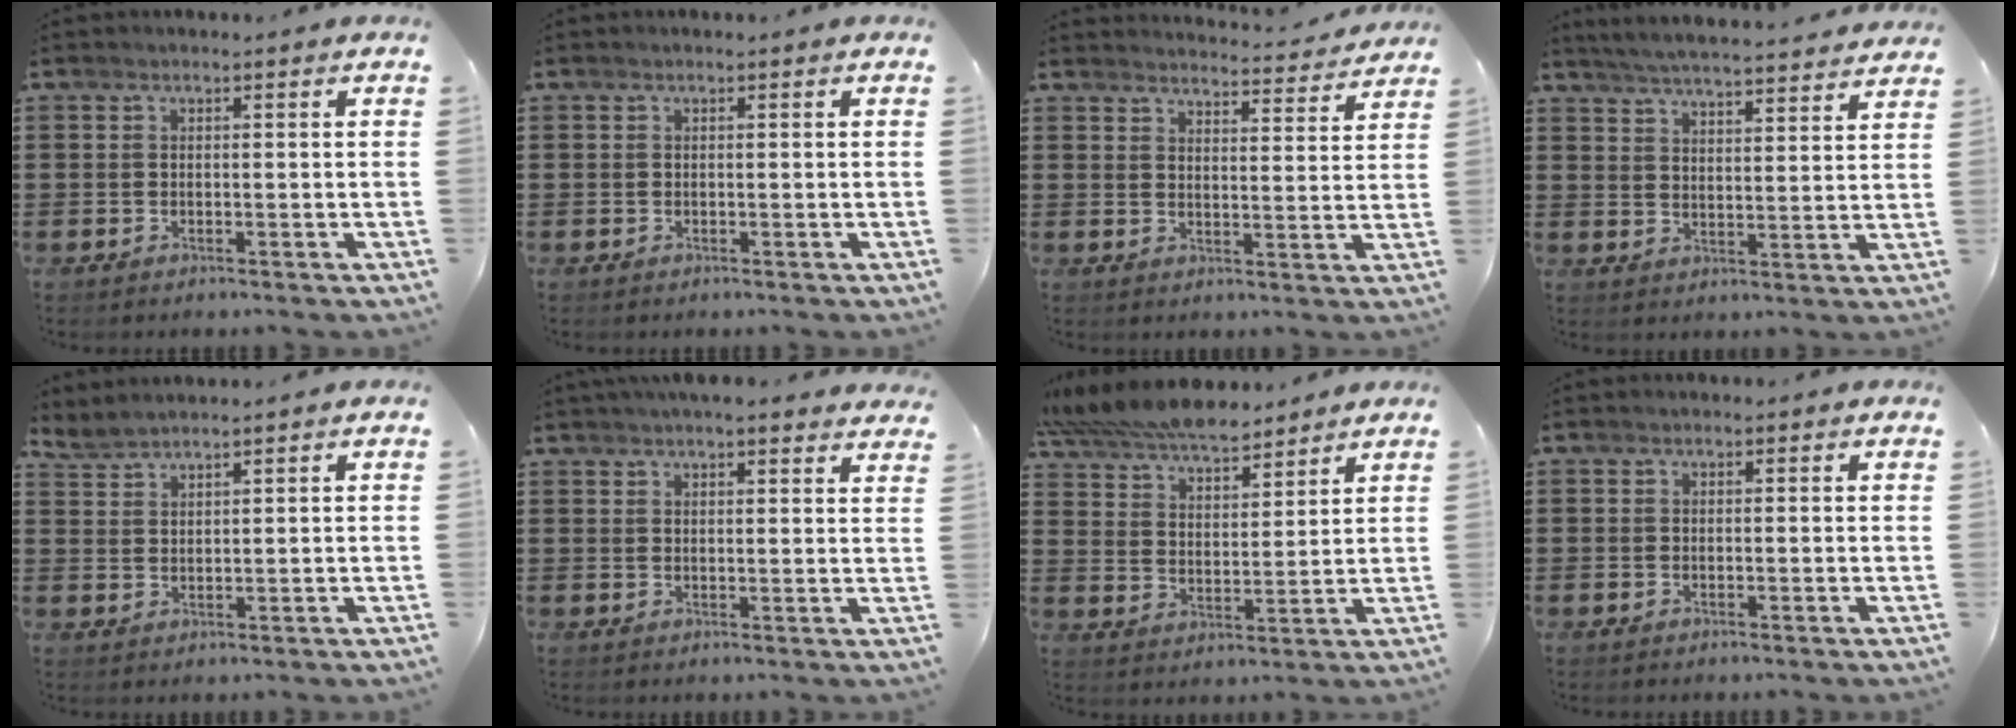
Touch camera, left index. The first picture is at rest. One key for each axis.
{"total": 0.0}
{"total": 3.6, "fx": 3.6, "fy": -0.2, "fz": 0.1, "tx": -0.010, "ty": -0.029, "tz": 0.060}
{"total": 5.1, "fx": 5.0, "fy": -0.6, "fz": 0.9, "tx": -0.038, "ty": -0.033, "tz": 0.086}
{"total": 2.3, "fx": 2.3, "fy": -0.1, "fz": 0.1, "tx": -0.010, "ty": -0.003, "tz": 0.046}
{"total": 3.7, "fx": 3.5, "fy": 0.2, "fz": 1.1, "tx": -0.031, "ty": -0.006, "tz": 0.066}
{"total": 7.9, "fx": 7.5, "fy": 0.9, "fz": 2.4, "tx": -0.077, "ty": -0.030, "tz": 0.137}
{"total": 0.0}